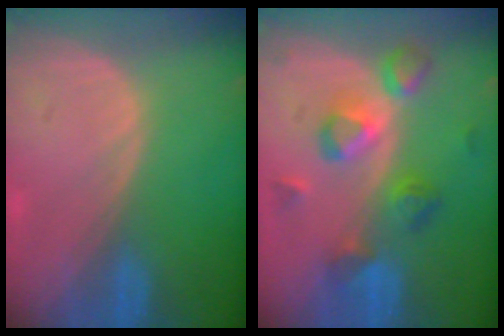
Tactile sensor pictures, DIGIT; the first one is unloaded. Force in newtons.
{"total": 7.5, "press": 7.4, "slide": 0.8}